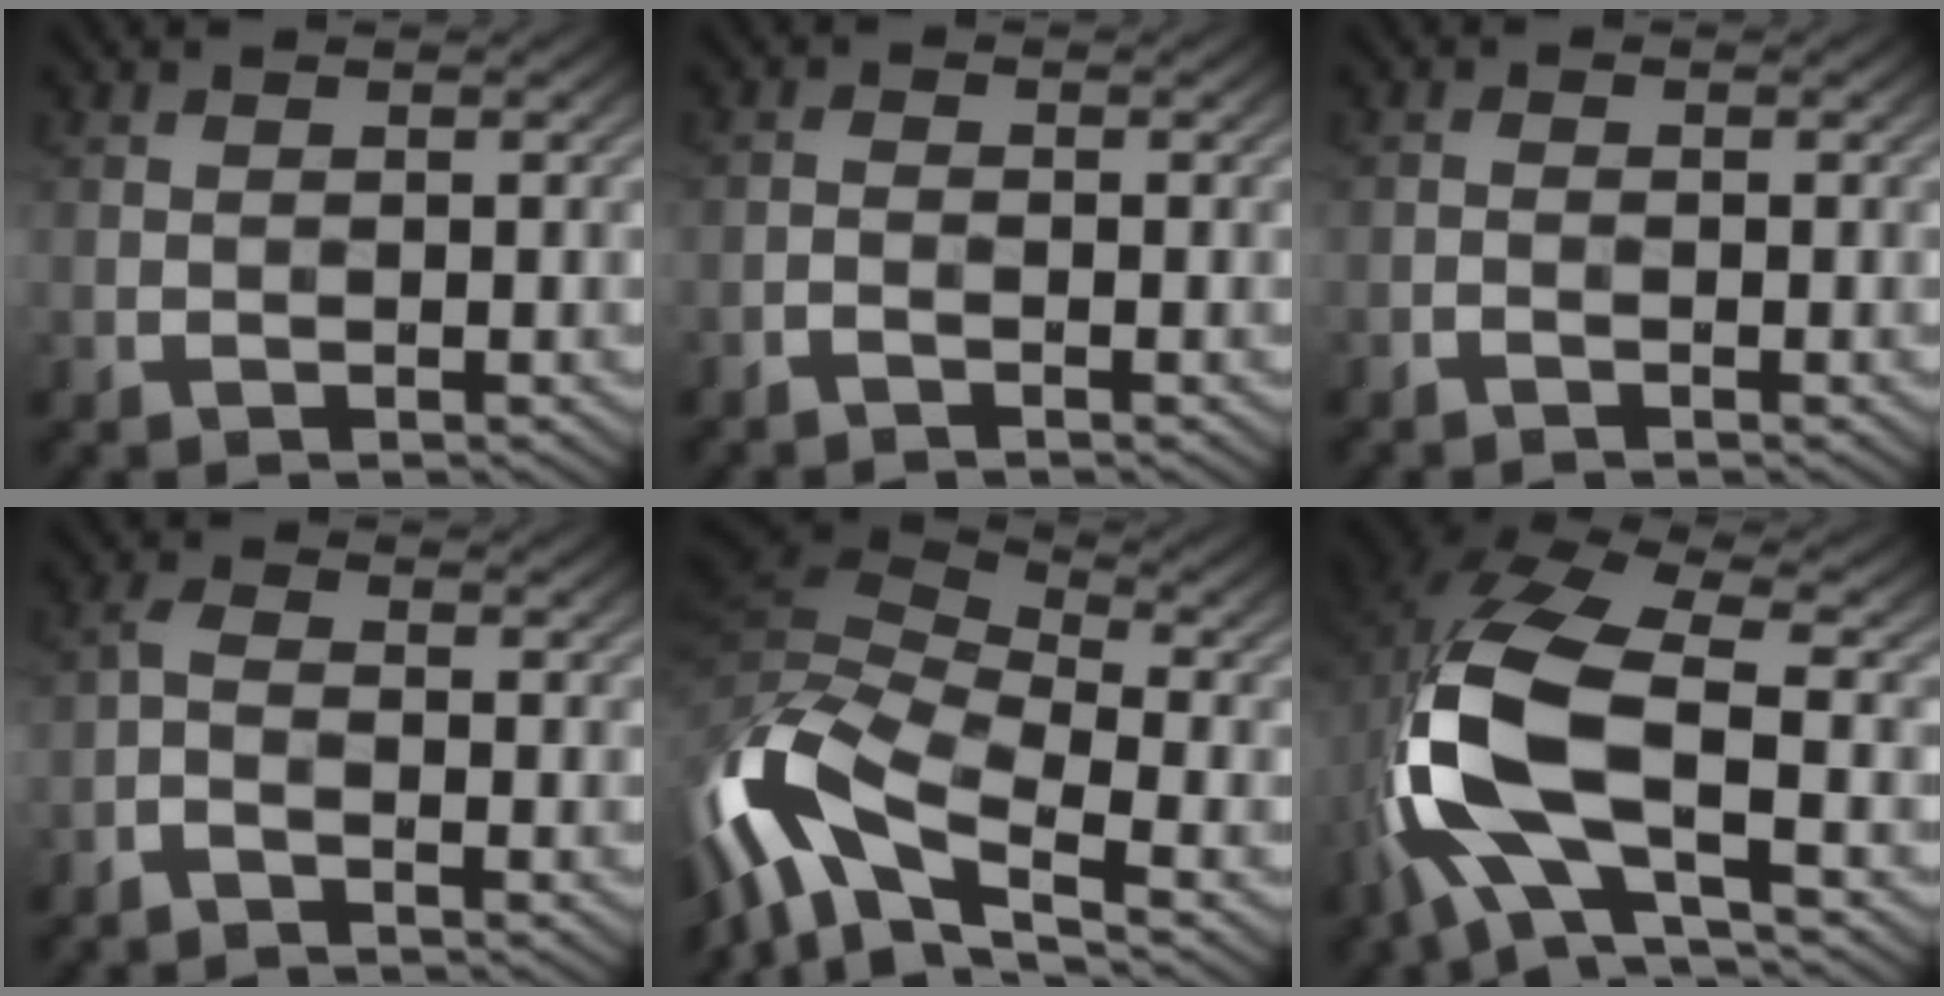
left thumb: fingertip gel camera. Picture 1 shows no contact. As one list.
[{"total": 1.1, "force": [-0.9, 0.1, 0.5], "torque": [-0.011, 0.002, -0.022]}, {"total": 0.7, "force": [-0.6, 0.0, 0.4], "torque": [-0.006, 0.001, -0.015]}, {"total": 1.9, "force": [-1.4, 0.3, 1.2], "torque": [-0.031, 0.001, -0.038]}, {"total": 14.1, "force": [-5.8, 6.2, 11.3], "torque": [-0.268, -0.006, -0.118]}, {"total": 14.6, "force": [-3.8, 6.2, 12.6], "torque": [-0.298, -0.005, -0.083]}]